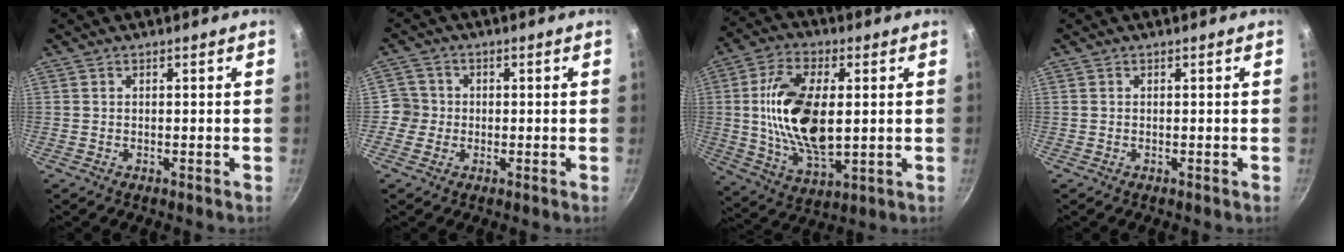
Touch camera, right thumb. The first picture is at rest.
{"total": 3.6, "force": [-0.5, 3.6, 0.2], "torque": [0.022, 0.010, -0.018]}
{"total": 17.8, "force": [1.4, 8.8, 15.4], "torque": [-0.288, -0.012, 0.031]}
{"total": 0.0}